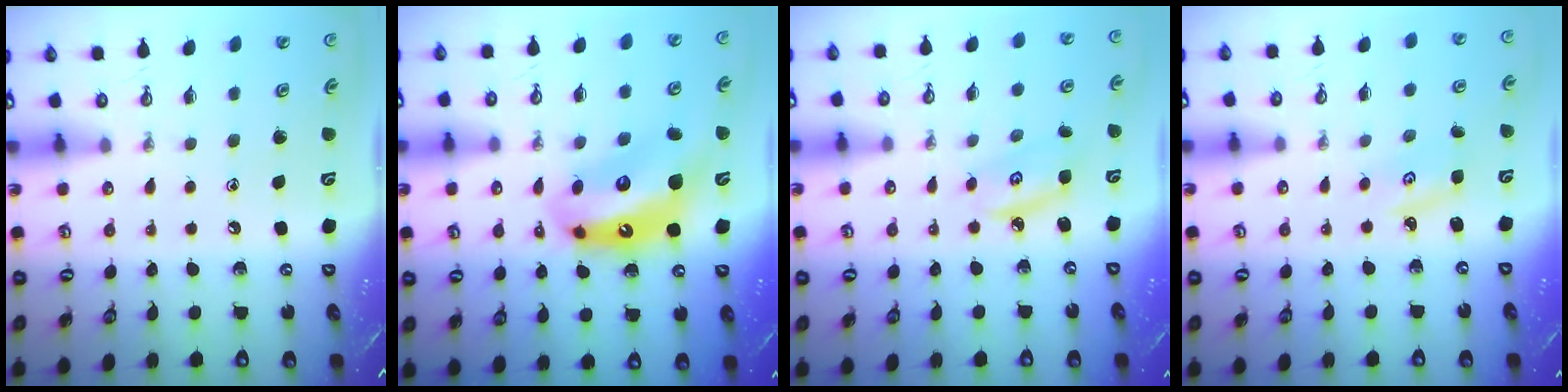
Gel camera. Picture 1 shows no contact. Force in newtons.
{"total": 13.5, "press": 13.4, "slide": 1.7}
{"total": 4.3, "press": 4.3, "slide": 0.3}
{"total": 3.0, "press": 2.9, "slide": 0.4}